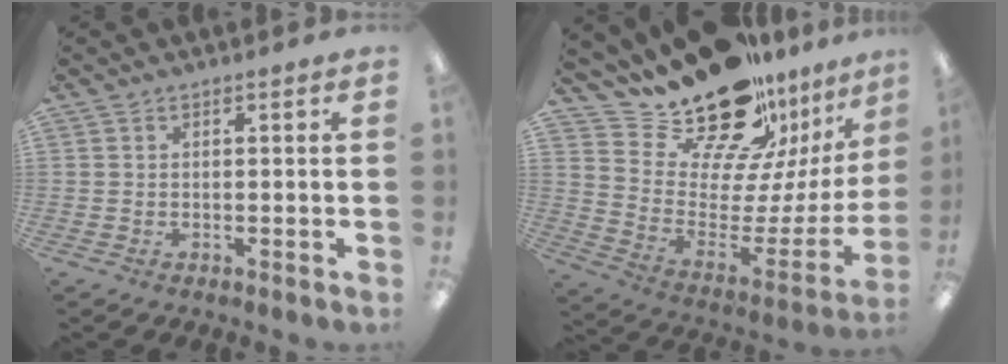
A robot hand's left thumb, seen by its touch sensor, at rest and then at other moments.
{"total": 22.9, "force": [19.9, 8.5, 7.7], "torque": [-0.127, -0.160, 0.355]}